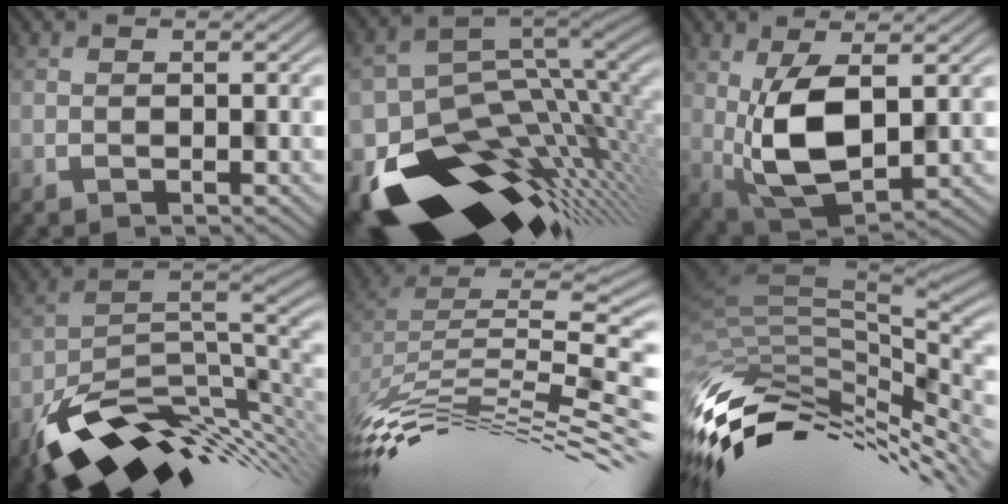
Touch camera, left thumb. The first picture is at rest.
{"total": 15.4, "force": [-6.7, 8.3, 11.0], "torque": [-0.208, -0.032, -0.089]}
{"total": 9.0, "force": [1.3, 4.1, 7.9], "torque": [-0.164, -0.004, 0.033]}
{"total": 13.4, "force": [-5.8, 6.7, 10.1], "torque": [-0.175, -0.031, -0.089]}
{"total": 13.0, "force": [-5.2, 4.5, 11.0], "torque": [-0.221, -0.003, -0.084]}
{"total": 14.2, "force": [-5.4, 6.9, 11.1], "torque": [-0.263, -0.029, -0.081]}